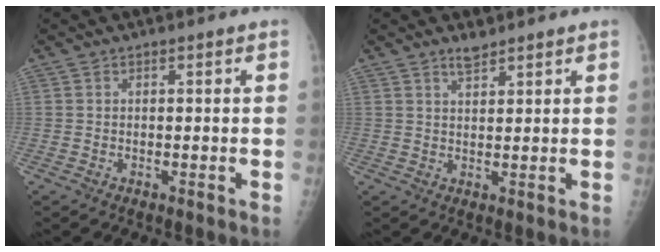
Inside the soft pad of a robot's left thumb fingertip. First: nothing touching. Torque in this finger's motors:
{"motor_torque": [0.20, 0.22, -0.16, -0.12, 0.01]}